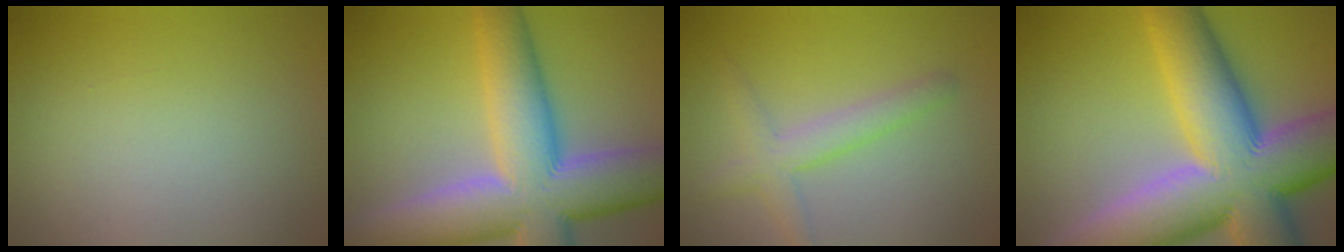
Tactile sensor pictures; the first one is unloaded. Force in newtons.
{"total": 13.7, "press": 13.7, "slide": 0.8}
{"total": 2.8, "press": 2.8, "slide": 0.1}
{"total": 17.3, "press": 17.3, "slide": 0.9}